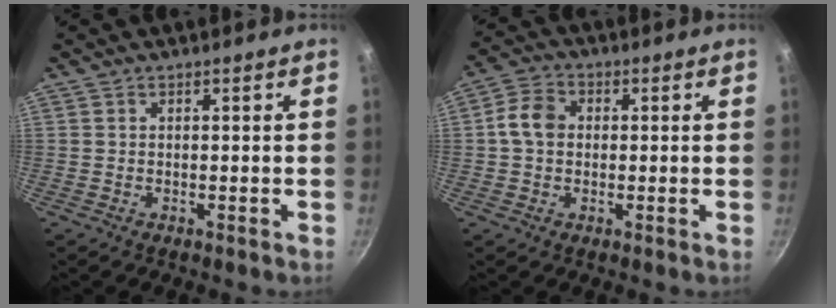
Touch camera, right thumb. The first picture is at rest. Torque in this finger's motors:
{"motor_torque": [0.67, 1.12, 0.62, -0.57, 0.23]}